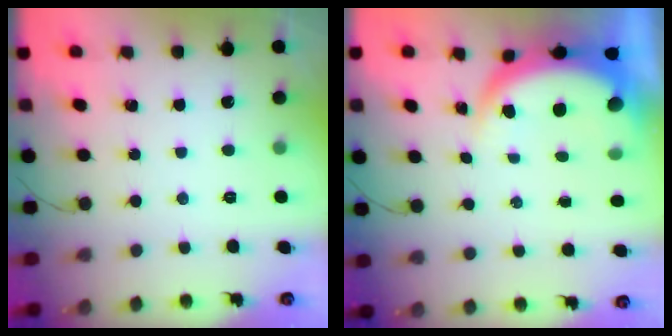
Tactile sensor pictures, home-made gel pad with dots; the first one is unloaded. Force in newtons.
{"total": 6.6, "press": 6.5, "slide": 1.0}